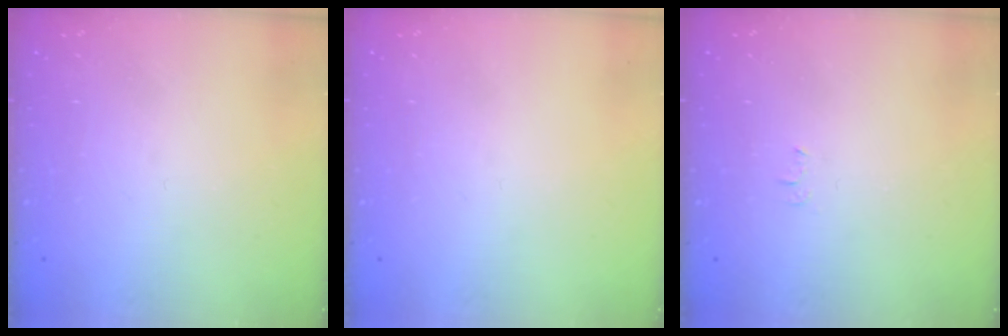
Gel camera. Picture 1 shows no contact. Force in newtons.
{"total": 0.0}
{"total": 3.0, "press": 3.0, "slide": 0.5}